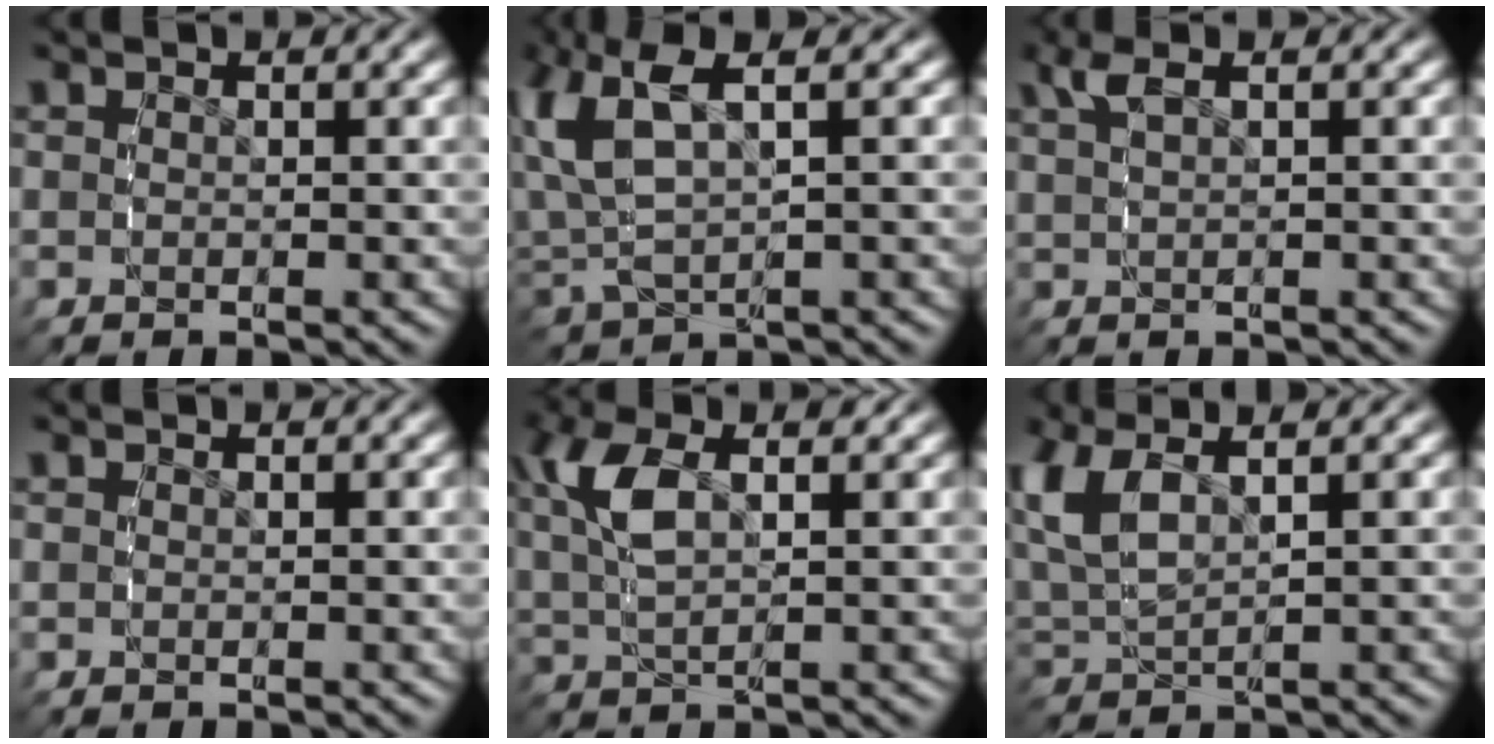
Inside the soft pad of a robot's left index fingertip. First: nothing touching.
{"total": 7.5, "force": [1.8, 4.6, 5.7], "torque": [-0.142, -0.003, 0.040]}
{"total": 2.2, "force": [1.3, 0.3, 1.7], "torque": [-0.033, 0.011, 0.028]}
{"total": 0.0}
{"total": 4.6, "force": [1.5, 1.9, 3.9], "torque": [-0.099, -0.001, 0.035]}
{"total": 6.2, "force": [2.1, 3.9, 4.3], "torque": [-0.127, -0.007, 0.049]}